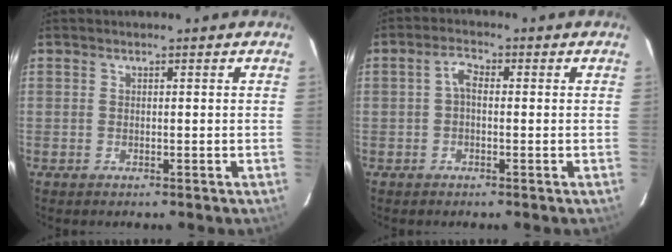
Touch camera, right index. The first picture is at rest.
{"total": 2.4, "force": [-0.2, 1.4, 2.0], "torque": [-0.042, 0.010, -0.003]}